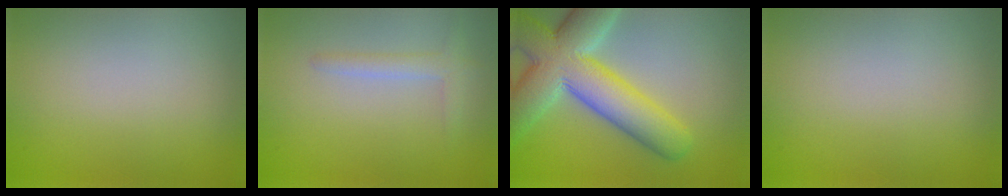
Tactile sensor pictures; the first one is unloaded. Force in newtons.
{"total": 1.9, "press": 1.9, "slide": 0.2}
{"total": 10.7, "press": 10.7, "slide": 0.8}
{"total": 0.0}